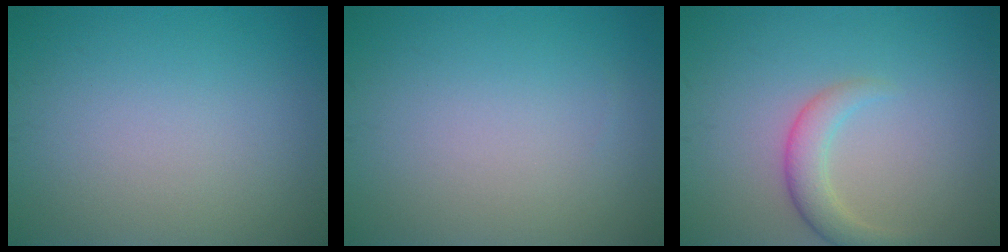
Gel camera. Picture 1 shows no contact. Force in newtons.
{"total": 0.0}
{"total": 2.7, "press": 2.7, "slide": 0.2}